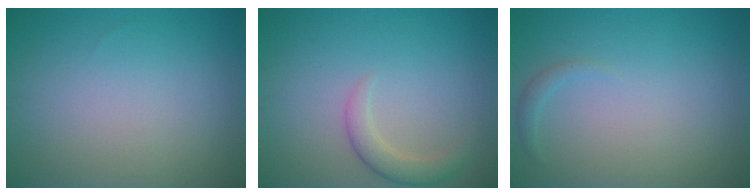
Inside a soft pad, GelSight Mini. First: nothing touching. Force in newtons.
{"total": 2.4, "press": 2.4, "slide": 0.3}
{"total": 0.8, "press": 0.8, "slide": 0.1}